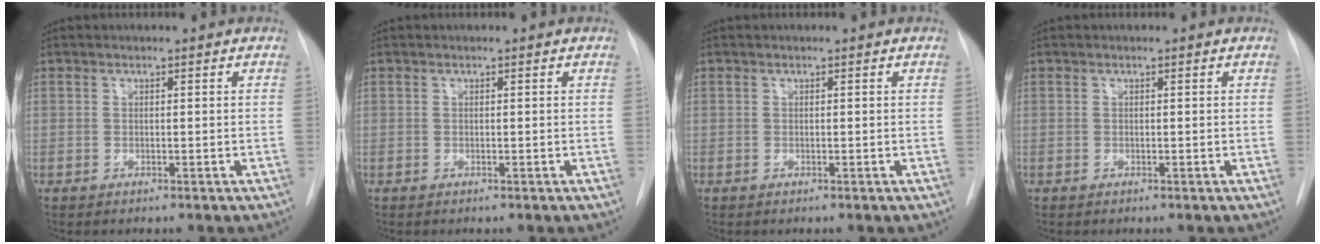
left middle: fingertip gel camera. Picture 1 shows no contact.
{"total": 0.0}
{"total": 0.0}
{"total": 0.0}